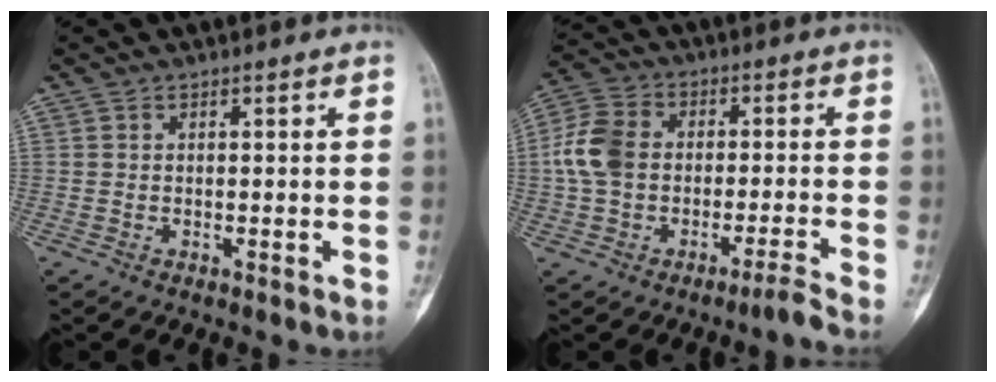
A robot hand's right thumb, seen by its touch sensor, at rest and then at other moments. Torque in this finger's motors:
{"motor_torque": [-0.18, 0.20, 0.67, -0.59, 0.19]}